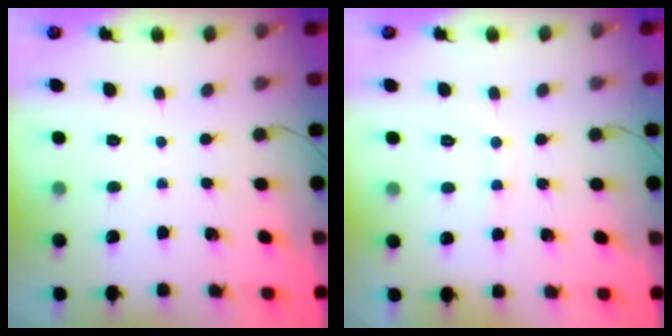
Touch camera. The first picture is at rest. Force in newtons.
{"total": 7.1, "press": 6.9, "slide": 1.4}